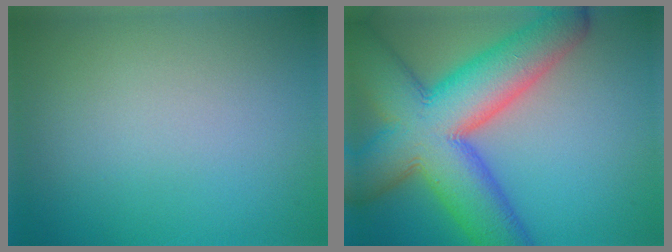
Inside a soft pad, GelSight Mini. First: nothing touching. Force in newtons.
{"total": 13.6, "press": 13.6, "slide": 0.3}